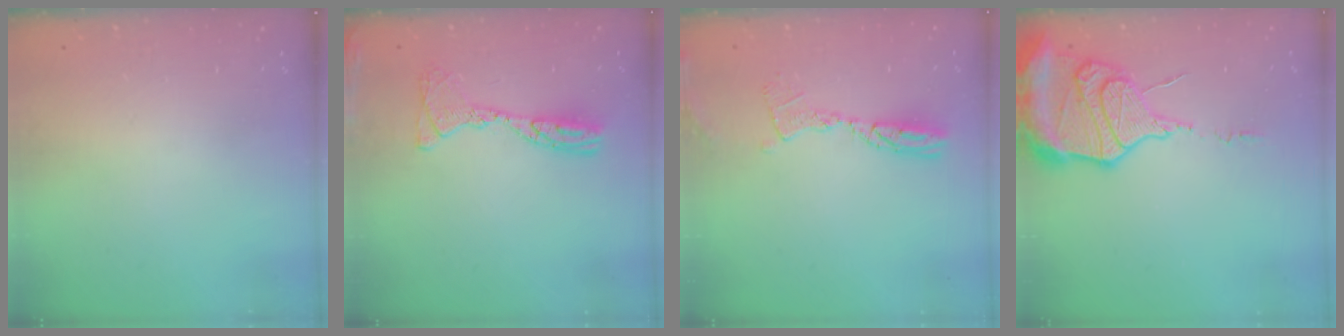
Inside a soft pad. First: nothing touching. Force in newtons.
{"total": 12.2, "press": 12.1, "slide": 1.3}
{"total": 9.7, "press": 9.6, "slide": 0.9}
{"total": 18.9, "press": 18.8, "slide": 1.8}